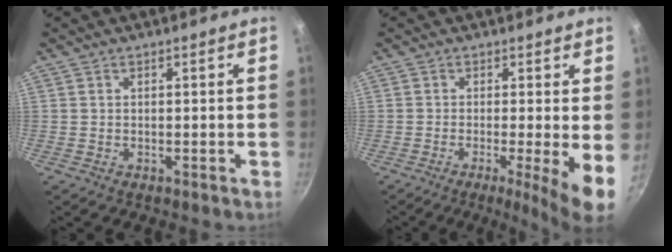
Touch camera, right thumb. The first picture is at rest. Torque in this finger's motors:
{"motor_torque": [-0.19, 0.46, -0.31, -0.02, 0.17]}